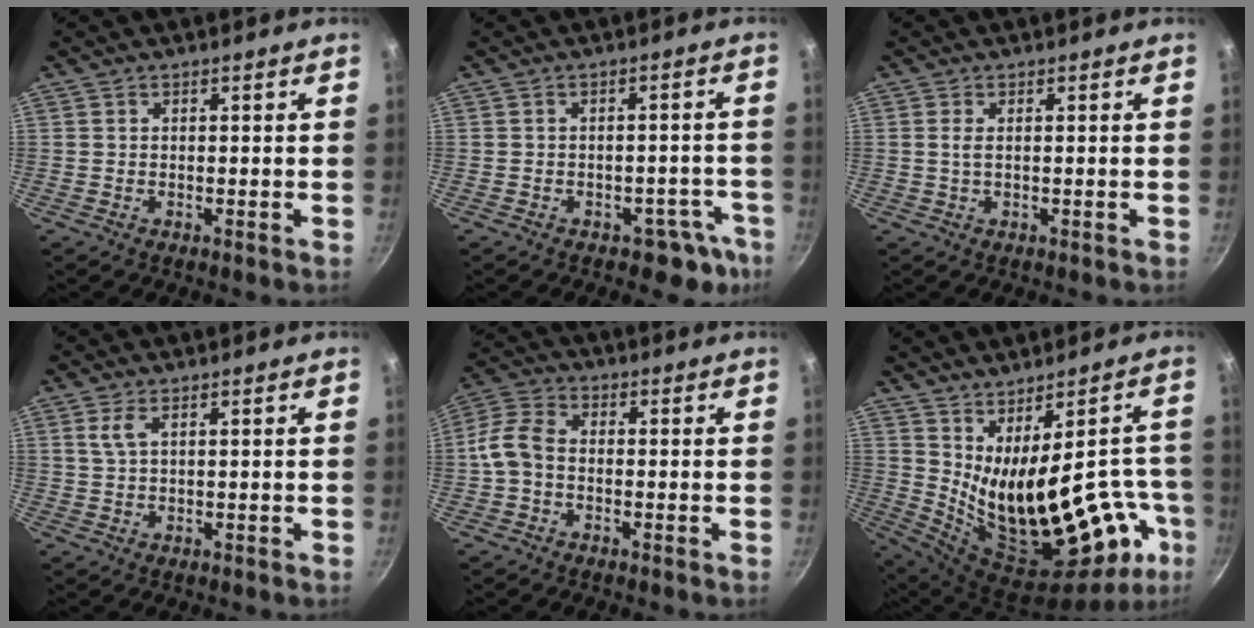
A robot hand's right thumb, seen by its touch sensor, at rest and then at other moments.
{"total": 5.9, "force": [-4.0, 3.5, 2.7], "torque": [-0.012, 0.038, -0.048]}
{"total": 1.4, "force": [0.2, 0.6, 1.2], "torque": [-0.032, 0.001, 0.009]}
{"total": 2.5, "force": [1.0, 1.0, 2.0], "torque": [-0.049, 0.006, 0.029]}
{"total": 7.0, "force": [-1.0, 4.9, 4.9], "torque": [-0.099, 0.023, -0.031]}
{"total": 25.7, "force": [-5.5, 10.3, 22.9], "torque": [-0.319, -0.017, -0.047]}